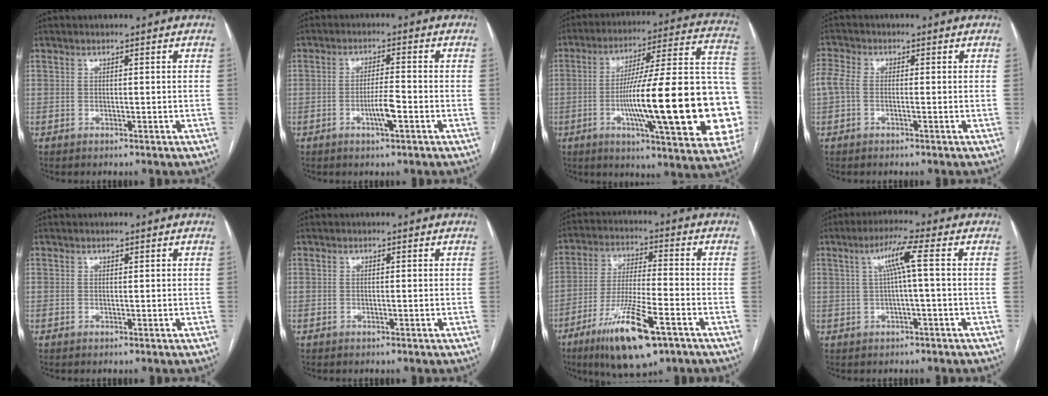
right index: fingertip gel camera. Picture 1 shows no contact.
{"total": 4.2, "force": [-1.6, 0.3, 3.9], "torque": [-0.071, -0.003, -0.029]}
{"total": 29.6, "force": [-5.5, 3.0, 29.0], "torque": [-0.341, 0.009, -0.087]}
{"total": 3.6, "force": [-0.2, 2.1, 2.9], "torque": [-0.080, 0.018, -0.009]}
{"total": 0.0}
{"total": 0.0}
{"total": 14.6, "force": [-8.1, 2.5, 11.9], "torque": [-0.226, -0.025, -0.136]}
{"total": 5.1, "force": [0.8, -0.7, 4.9], "torque": [-0.090, 0.014, 0.018]}